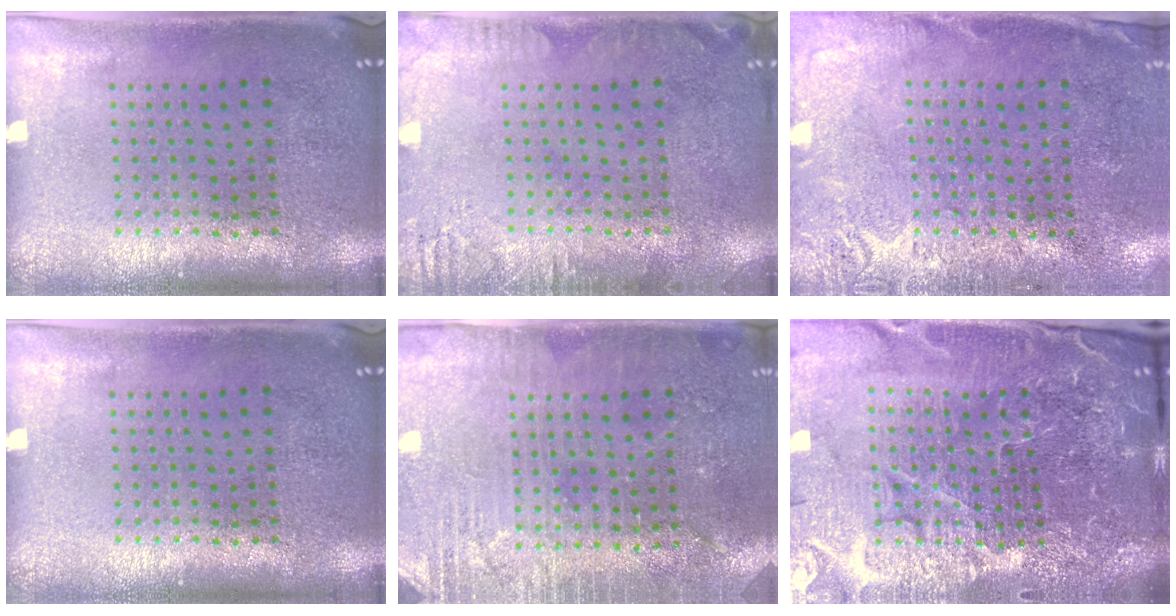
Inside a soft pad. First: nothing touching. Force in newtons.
{"total": 2.3, "press": 2.3, "slide": 0.2}
{"total": 2.6, "press": 2.4, "slide": 1.1}
{"total": 0.0}
{"total": 2.9, "press": 2.8, "slide": 0.4}
{"total": 6.7, "press": 5.9, "slide": 3.1}